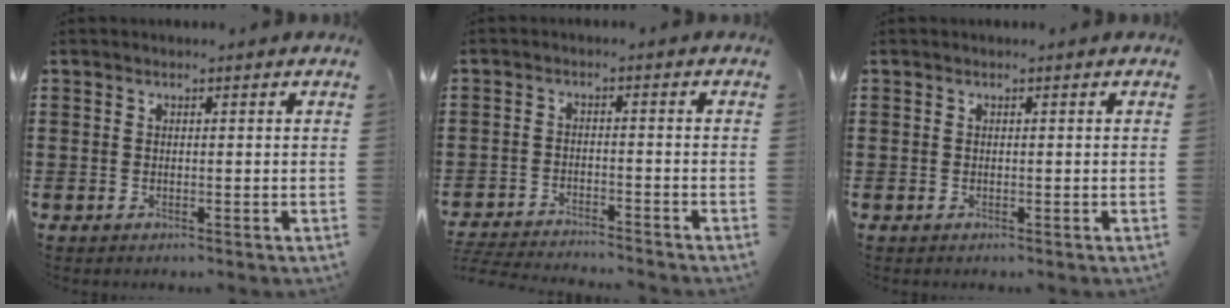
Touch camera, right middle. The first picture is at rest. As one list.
[{"total": 3.7, "force": [-3.7, 0.0, 0.2], "torque": [-0.014, -0.005, -0.079]}, {"total": 0.0}]